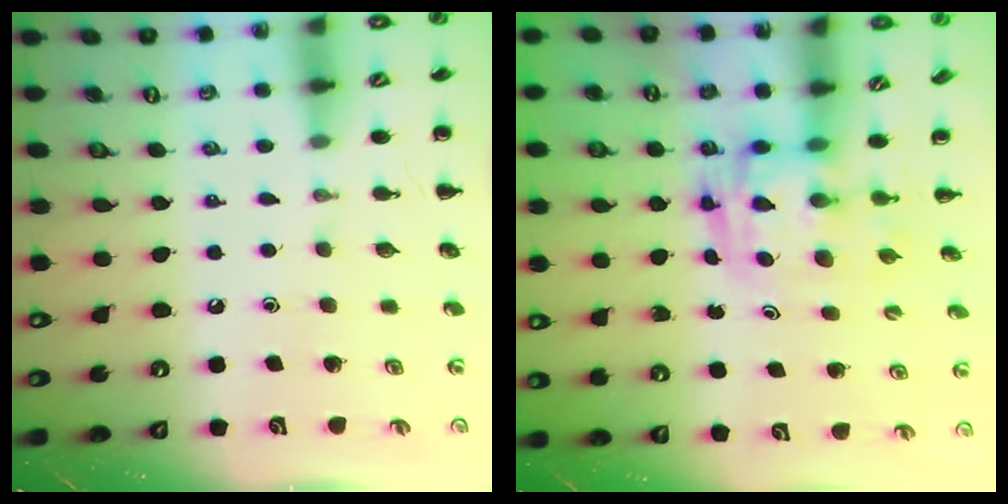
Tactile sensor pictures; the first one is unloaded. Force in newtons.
{"total": 3.0, "press": 3.0, "slide": 0.5}